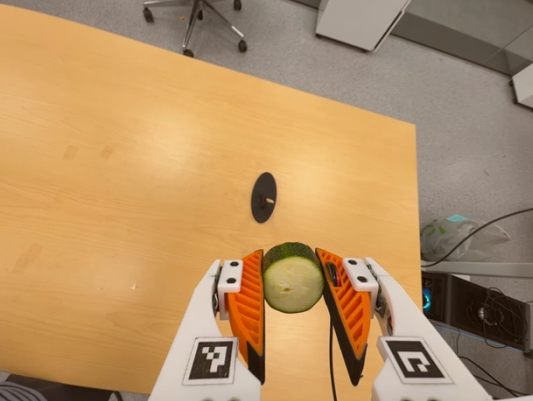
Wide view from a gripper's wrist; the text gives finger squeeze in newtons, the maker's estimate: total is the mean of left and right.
{"total": 9.8, "left": 9.2, "right": 10.3}